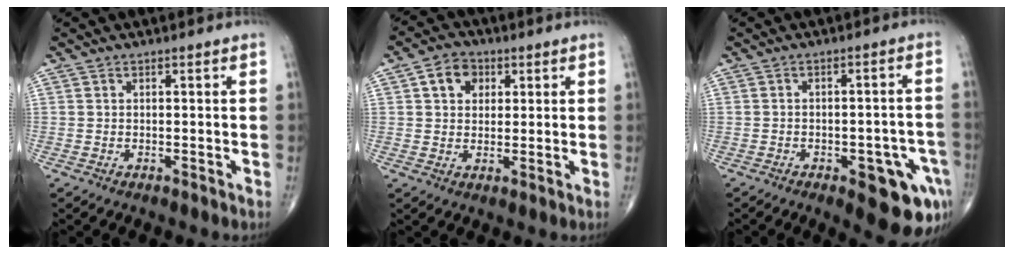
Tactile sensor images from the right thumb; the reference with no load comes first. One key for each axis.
{"total": 6.0, "fx": 2.0, "fy": 4.7, "fz": 3.2, "tx": -0.031, "ty": 0.003, "tz": 0.029}
{"total": 12.8, "fx": -5.9, "fy": 5.1, "fz": 10.2, "tx": -0.081, "ty": 0.031, "tz": -0.061}